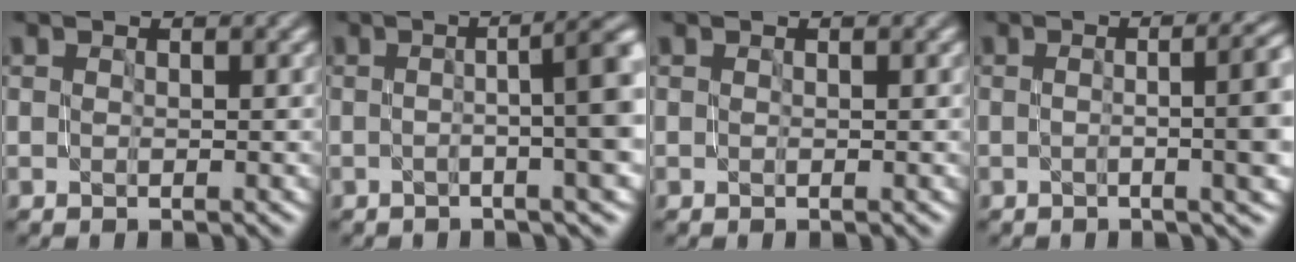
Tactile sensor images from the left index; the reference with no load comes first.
{"total": 8.4, "force": [0.1, 2.3, 8.1], "torque": [-0.070, 0.016, -0.006]}
{"total": 0.0}
{"total": 9.1, "force": [0.2, 3.5, 8.5], "torque": [-0.059, 0.021, -0.009]}